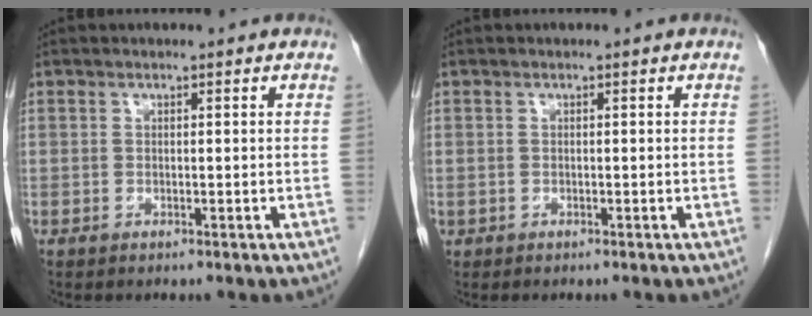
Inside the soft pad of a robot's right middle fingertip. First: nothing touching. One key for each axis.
{"total": 0.0}